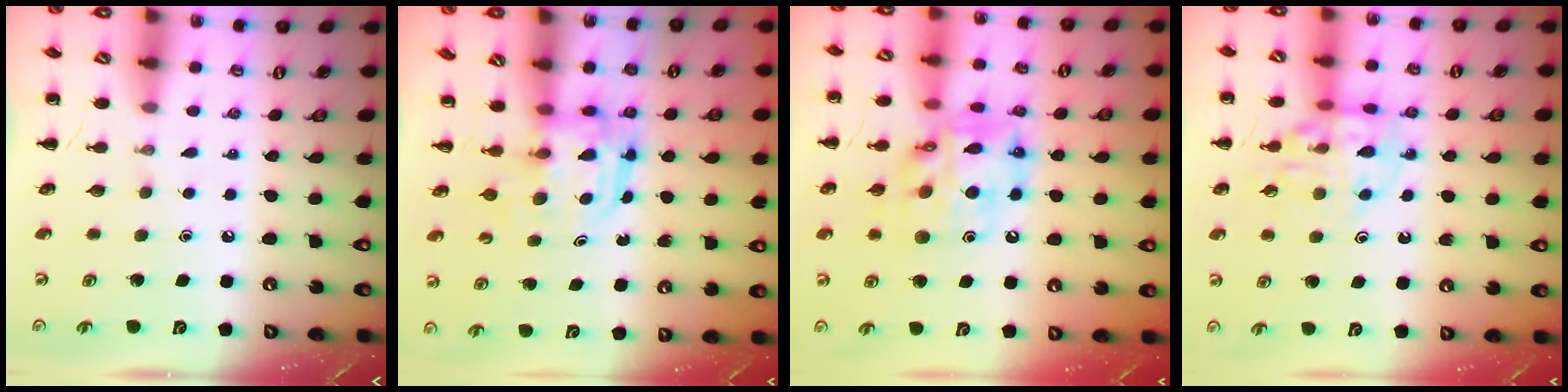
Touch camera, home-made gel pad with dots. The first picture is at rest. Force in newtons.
{"total": 3.2, "press": 3.2, "slide": 0.2}
{"total": 15.5, "press": 15.0, "slide": 4.0}
{"total": 12.3, "press": 12.2, "slide": 1.3}